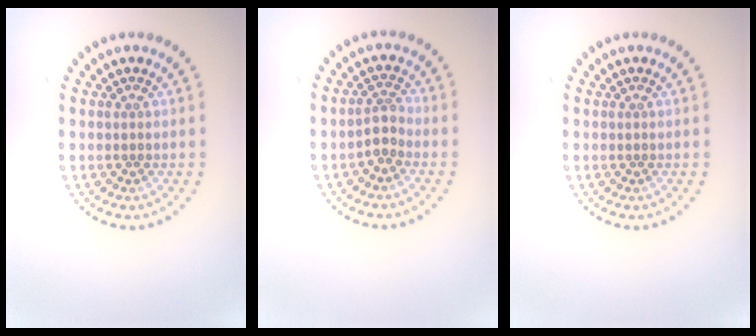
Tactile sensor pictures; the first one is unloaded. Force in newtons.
{"total": 1.8, "press": 1.3, "slide": 1.2}
{"total": 0.0}